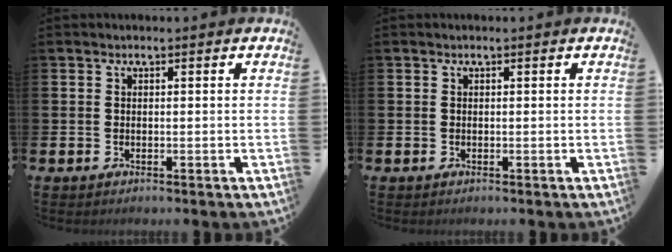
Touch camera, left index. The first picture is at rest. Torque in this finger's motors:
{"motor_torque": [0.02, 0.03, -0.02, -0.01]}